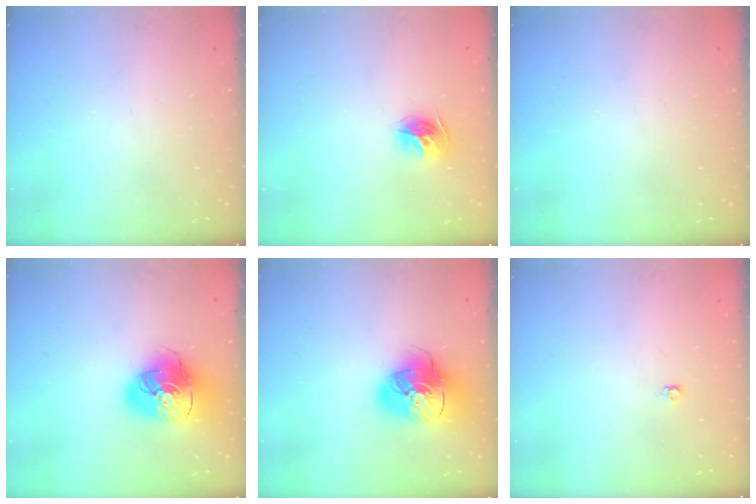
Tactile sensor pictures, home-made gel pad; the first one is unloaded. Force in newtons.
{"total": 10.3, "press": 10.3, "slide": 0.6}
{"total": 0.0}
{"total": 17.4, "press": 17.2, "slide": 2.7}
{"total": 17.4, "press": 17.2, "slide": 2.7}
{"total": 3.6, "press": 3.5, "slide": 0.6}